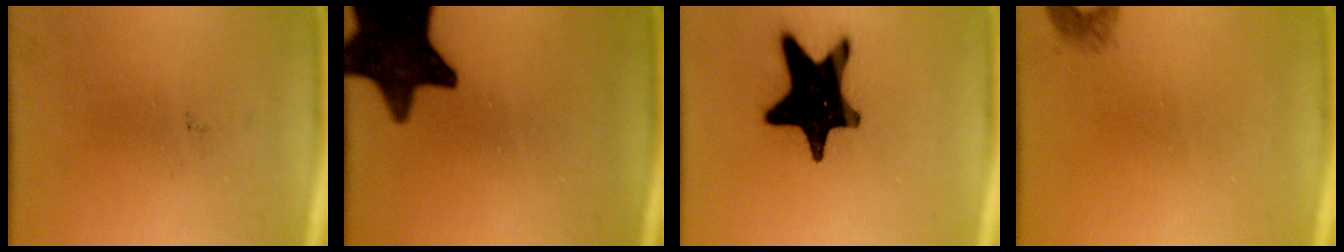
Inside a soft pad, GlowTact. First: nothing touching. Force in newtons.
{"total": 14.8}
{"total": 20.1}
{"total": 1.2}